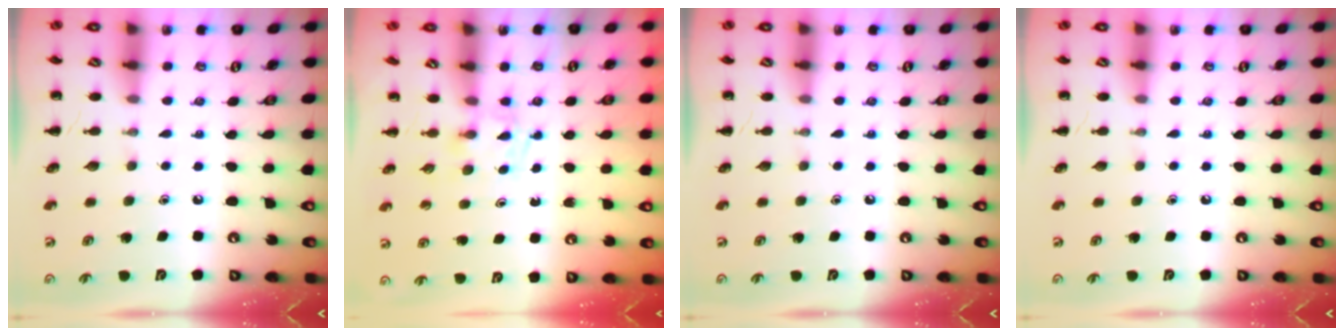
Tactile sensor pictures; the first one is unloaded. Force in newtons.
{"total": 3.3, "press": 3.0, "slide": 1.3}
{"total": 0.0}
{"total": 0.0}